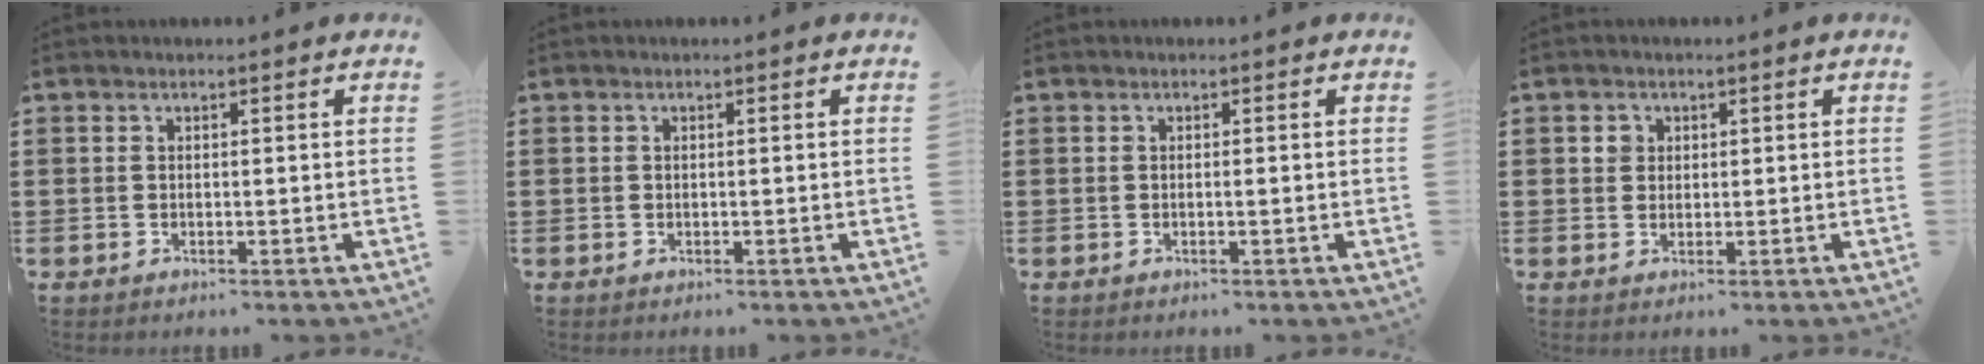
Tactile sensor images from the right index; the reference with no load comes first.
{"total": 0.0}
{"total": 0.0}
{"total": 1.6, "force": [0.6, 1.5, 0.3], "torque": [-0.012, 0.007, 0.011]}